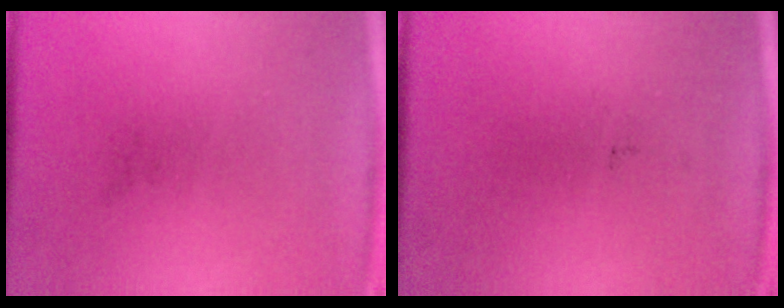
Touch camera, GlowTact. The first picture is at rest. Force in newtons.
{"total": 0.0}